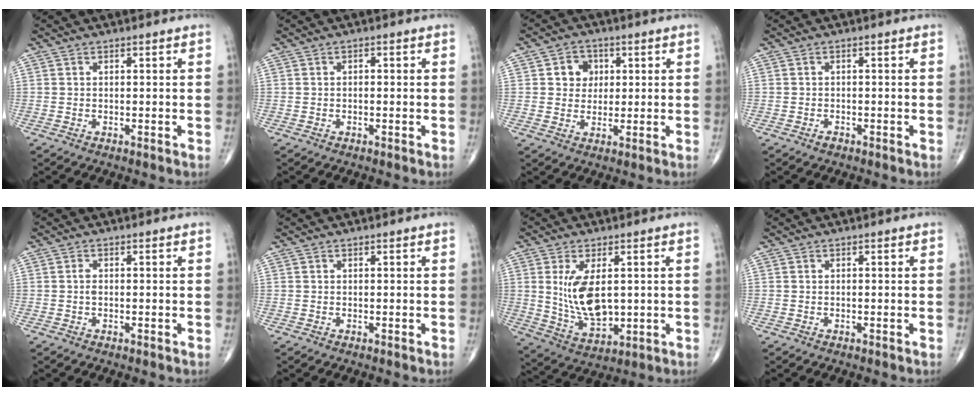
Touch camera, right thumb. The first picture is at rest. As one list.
[{"total": 0.7, "force": [0.0, 0.3, 0.6], "torque": [-0.011, 0.001, 0.001]}, {"total": 5.3, "force": [1.3, 4.6, 2.2], "torque": [-0.005, 0.001, 0.017]}, {"total": 0.9, "force": [-0.7, 0.5, 0.4], "torque": [-0.004, 0.003, -0.012]}, {"total": 1.0, "force": [-0.1, 0.5, 0.8], "torque": [-0.015, 0.001, -0.003]}, {"total": 0.0}, {"total": 11.0, "force": [1.6, 5.7, 9.3], "torque": [-0.163, -0.020, 0.047]}, {"total": 0.0}]